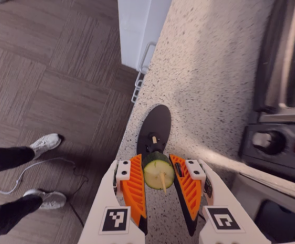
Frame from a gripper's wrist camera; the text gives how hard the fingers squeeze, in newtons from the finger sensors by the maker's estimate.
{"total": 9.8, "left": 9.8, "right": 9.8}